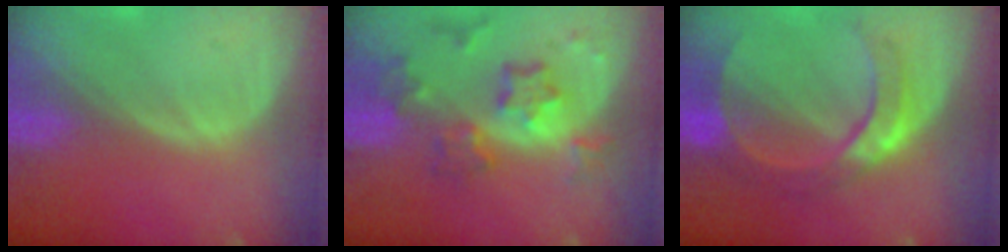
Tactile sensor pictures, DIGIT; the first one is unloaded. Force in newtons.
{"total": 8.4, "press": 7.4, "slide": 4.0}
{"total": 7.8, "press": 7.8, "slide": 0.3}